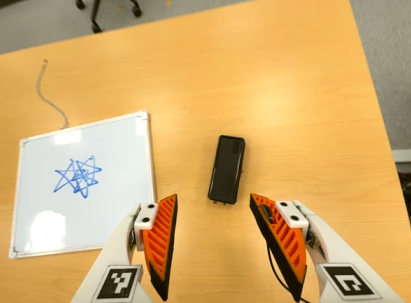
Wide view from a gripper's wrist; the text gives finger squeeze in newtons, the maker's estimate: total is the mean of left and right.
{"total": 0.0}